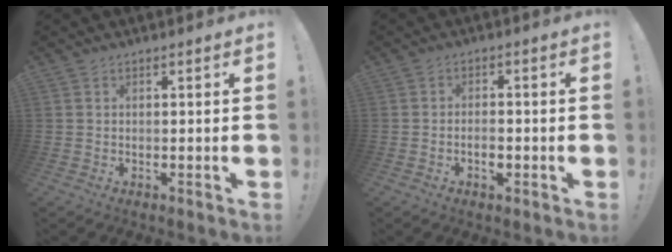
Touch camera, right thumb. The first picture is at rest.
{"total": 2.7, "force": [-1.4, 1.5, 1.8], "torque": [-0.019, -0.001, -0.025]}